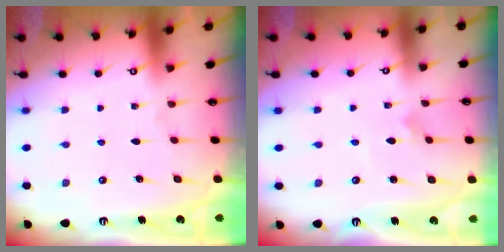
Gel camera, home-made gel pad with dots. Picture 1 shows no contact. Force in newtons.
{"total": 2.3, "press": 2.3, "slide": 0.1}